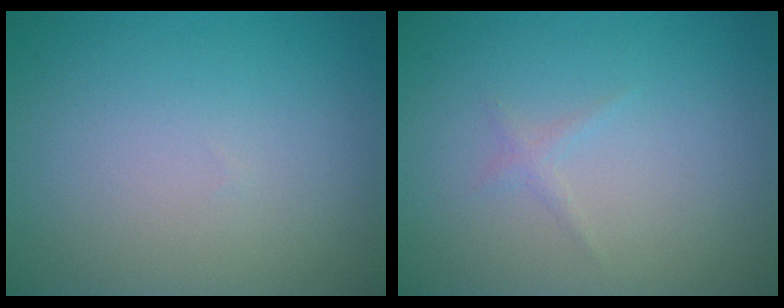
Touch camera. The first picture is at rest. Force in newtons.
{"total": 0.7, "press": 0.7, "slide": 0.1}